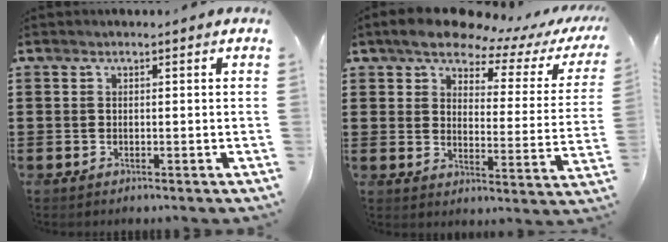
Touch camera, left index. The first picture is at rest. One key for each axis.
{"total": 6.5, "fx": 5.8, "fy": 1.7, "fz": 2.4, "tx": -0.065, "ty": -0.035, "tz": 0.097}